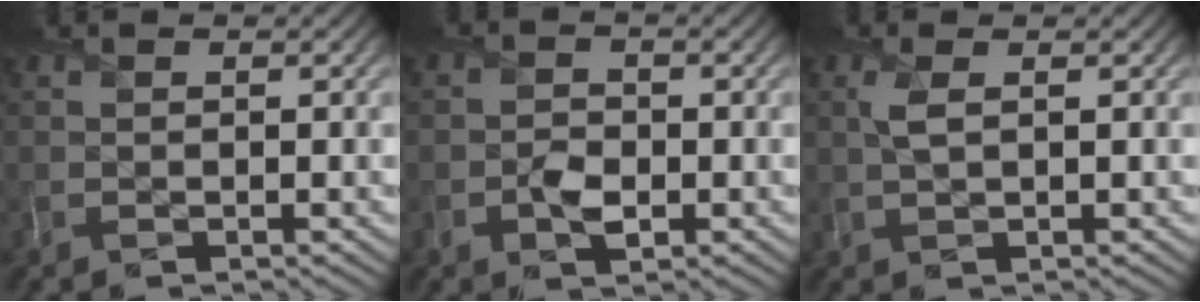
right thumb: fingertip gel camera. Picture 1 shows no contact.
{"total": 2.7, "force": [-1.1, 1.8, 1.7], "torque": [-0.031, -0.002, -0.019]}
{"total": 2.1, "force": [0.6, 0.8, 1.9], "torque": [-0.050, 0.003, 0.011]}